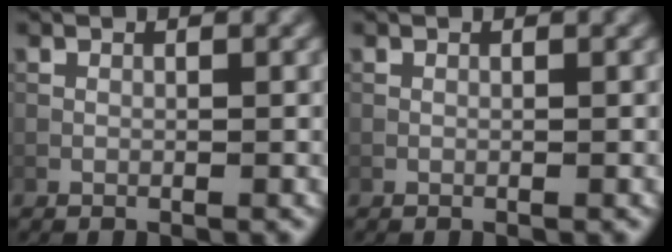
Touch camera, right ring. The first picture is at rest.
{"total": 0.0}